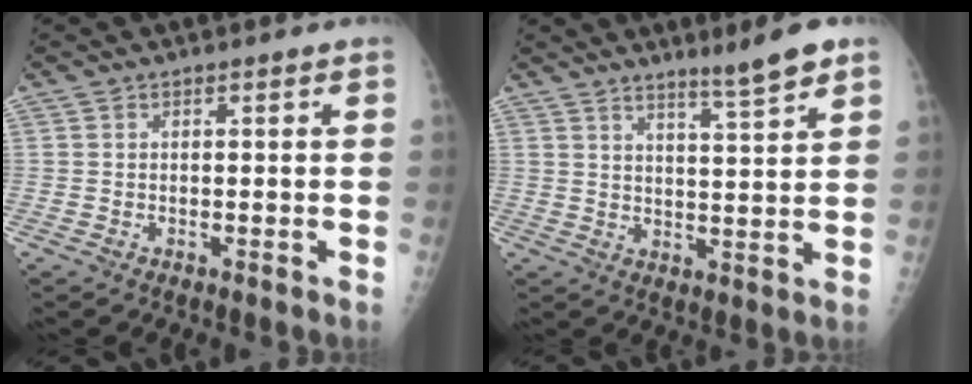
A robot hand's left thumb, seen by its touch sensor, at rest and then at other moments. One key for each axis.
{"total": 5.6, "fx": 4.3, "fy": -0.7, "fz": 3.4, "tx": -0.052, "ty": -0.040, "tz": 0.073}